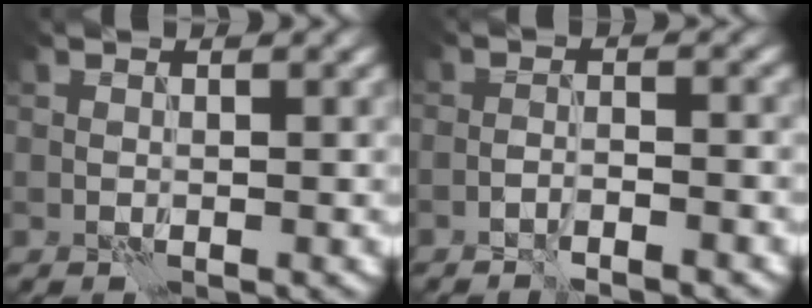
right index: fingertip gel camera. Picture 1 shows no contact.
{"total": 2.1, "force": [-1.8, 0.2, 1.0], "torque": [-0.017, 0.008, -0.035]}